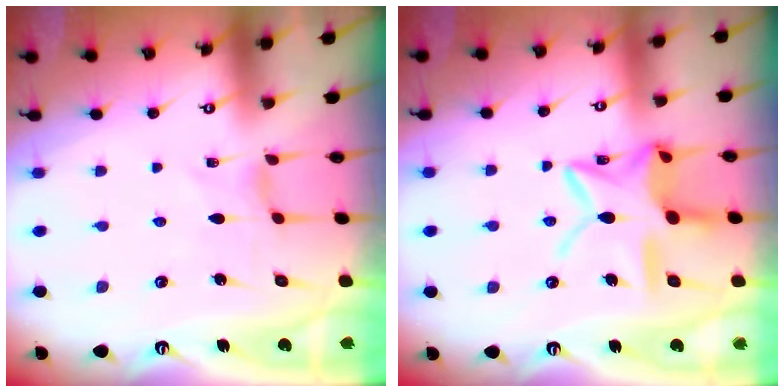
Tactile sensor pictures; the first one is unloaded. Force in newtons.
{"total": 14.9, "press": 14.9, "slide": 1.1}